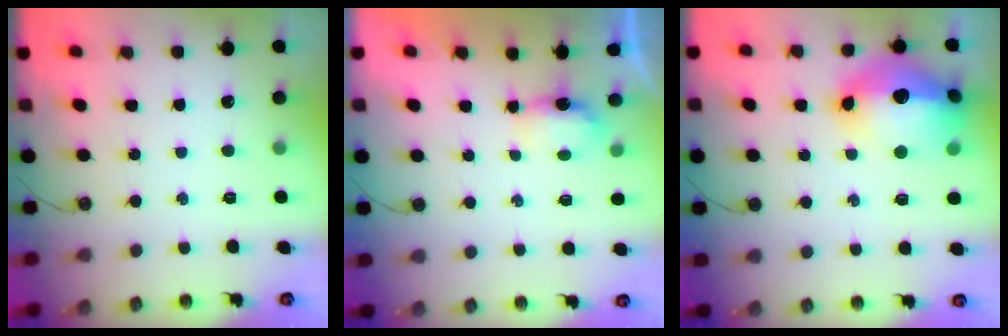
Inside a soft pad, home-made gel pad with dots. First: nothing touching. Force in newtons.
{"total": 4.2, "press": 3.9, "slide": 1.4}
{"total": 25.2, "press": 21.8, "slide": 12.7}